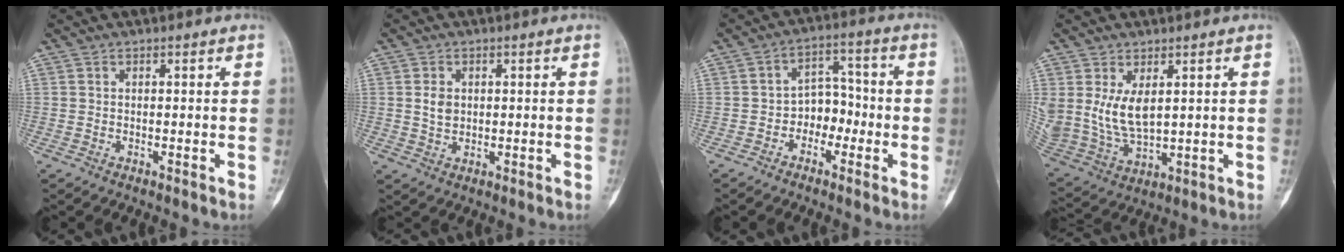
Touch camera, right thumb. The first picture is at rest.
{"total": 3.1, "force": [0.5, 2.4, 2.0], "torque": [-0.027, -0.002, 0.014]}
{"total": 6.6, "force": [-2.3, 5.0, 3.7], "torque": [-0.019, 0.038, -0.050]}
{"total": 9.8, "force": [2.7, 5.4, 7.7], "torque": [-0.152, -0.018, 0.075]}